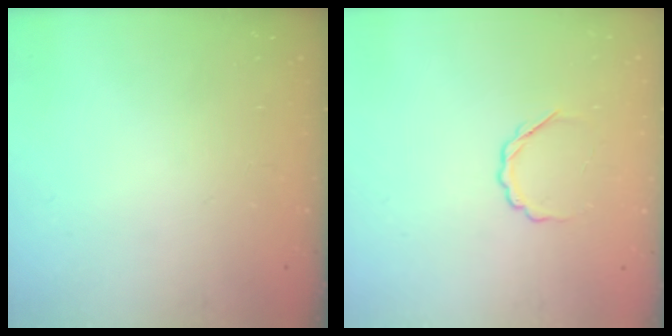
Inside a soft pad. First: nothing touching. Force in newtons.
{"total": 3.8, "press": 3.7, "slide": 0.8}